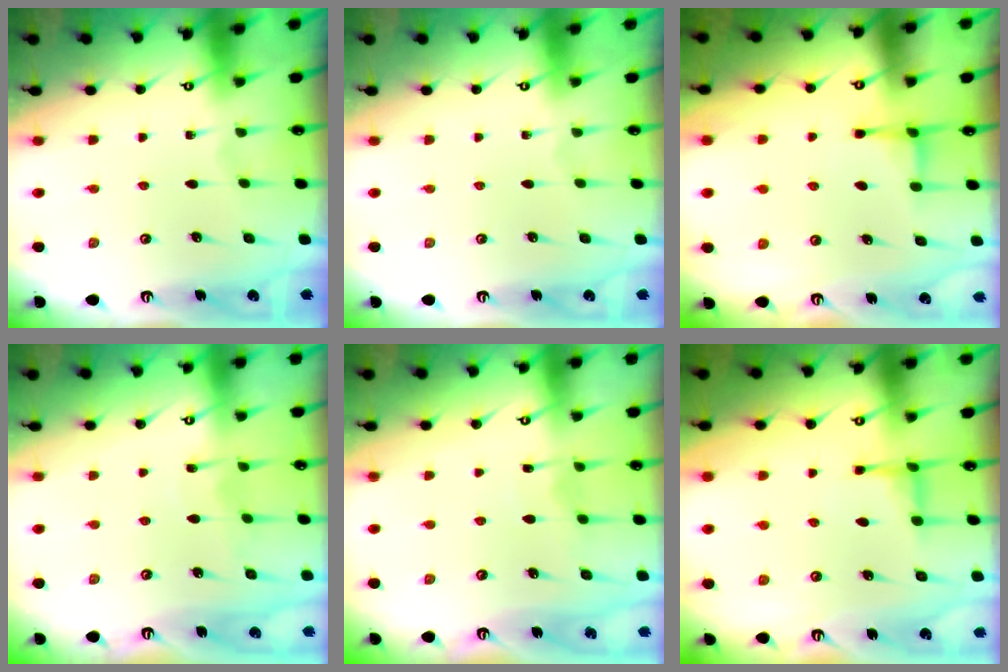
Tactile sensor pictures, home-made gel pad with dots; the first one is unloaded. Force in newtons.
{"total": 0.0}
{"total": 3.2, "press": 3.1, "slide": 0.7}
{"total": 7.0, "press": 7.0, "slide": 0.3}
{"total": 4.7, "press": 4.7, "slide": 0.6}
{"total": 4.4, "press": 4.3, "slide": 0.9}